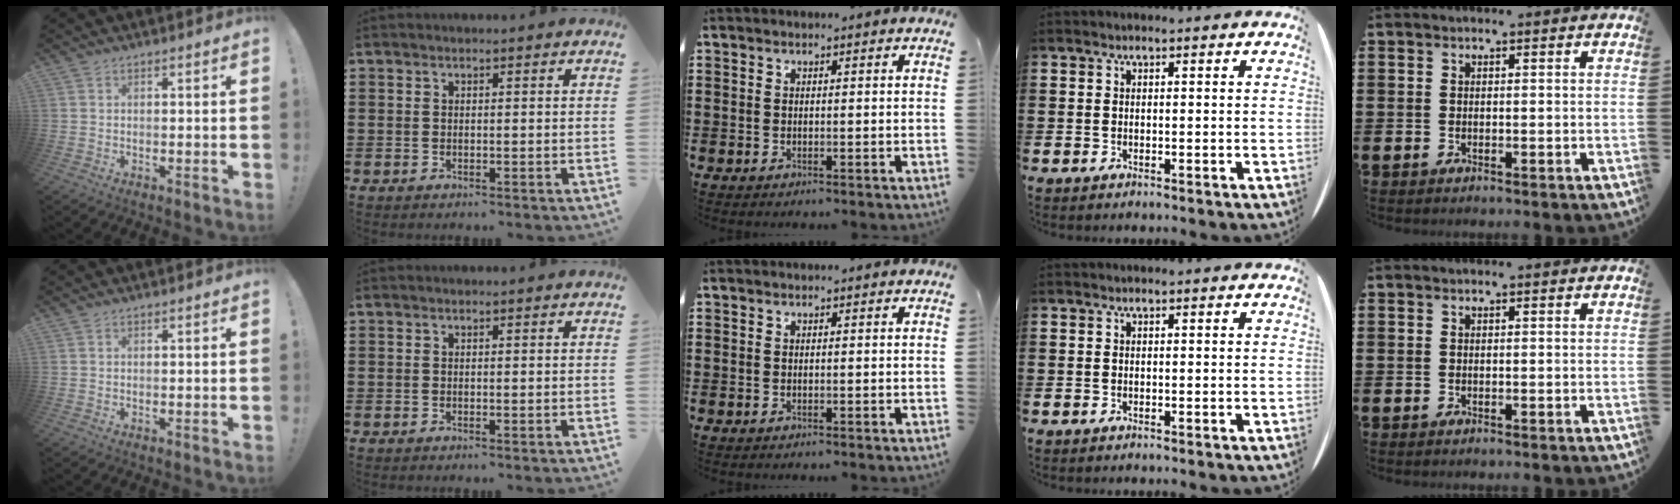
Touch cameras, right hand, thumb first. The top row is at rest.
{}